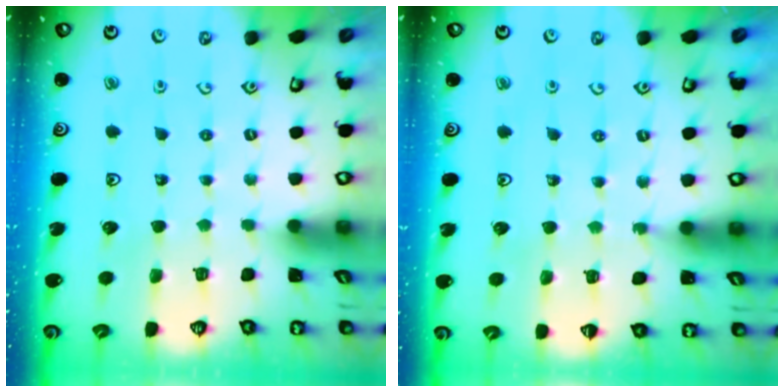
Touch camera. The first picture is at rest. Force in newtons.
{"total": 6.7, "press": 6.4, "slide": 1.8}